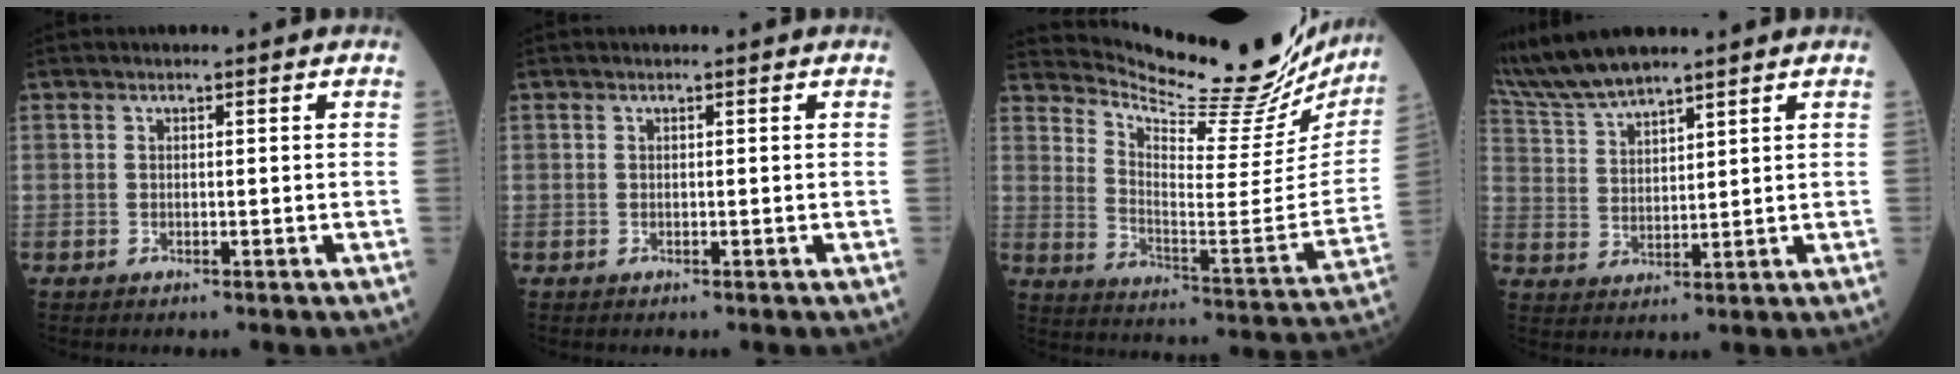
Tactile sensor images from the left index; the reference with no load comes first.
{"total": 0.0}
{"total": 24.6, "force": [23.1, 3.7, 7.6], "torque": [-0.121, -0.091, 0.308]}
{"total": 3.5, "force": [3.2, -0.3, 1.5], "torque": [-0.035, 0.021, 0.067]}